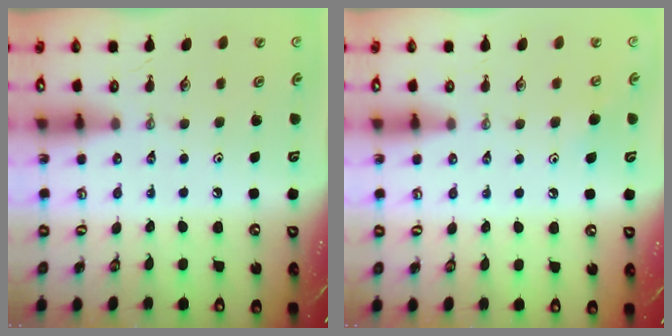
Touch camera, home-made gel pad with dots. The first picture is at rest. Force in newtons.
{"total": 6.6, "press": 6.4, "slide": 1.8}